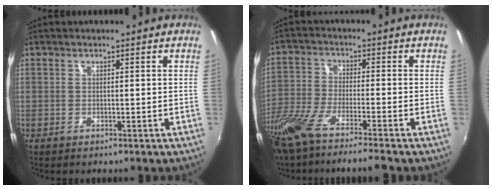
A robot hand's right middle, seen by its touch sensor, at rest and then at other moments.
{"total": 12.9, "force": [-10.3, 0.8, 7.7], "torque": [-0.173, -0.045, -0.192]}